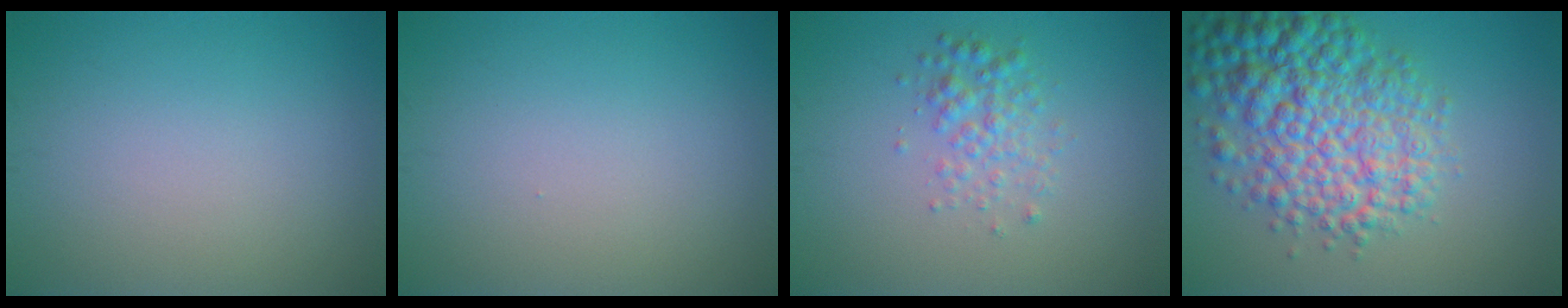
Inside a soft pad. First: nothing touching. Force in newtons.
{"total": 0.0}
{"total": 2.3, "press": 2.3, "slide": 0.1}
{"total": 9.0, "press": 9.0, "slide": 0.2}